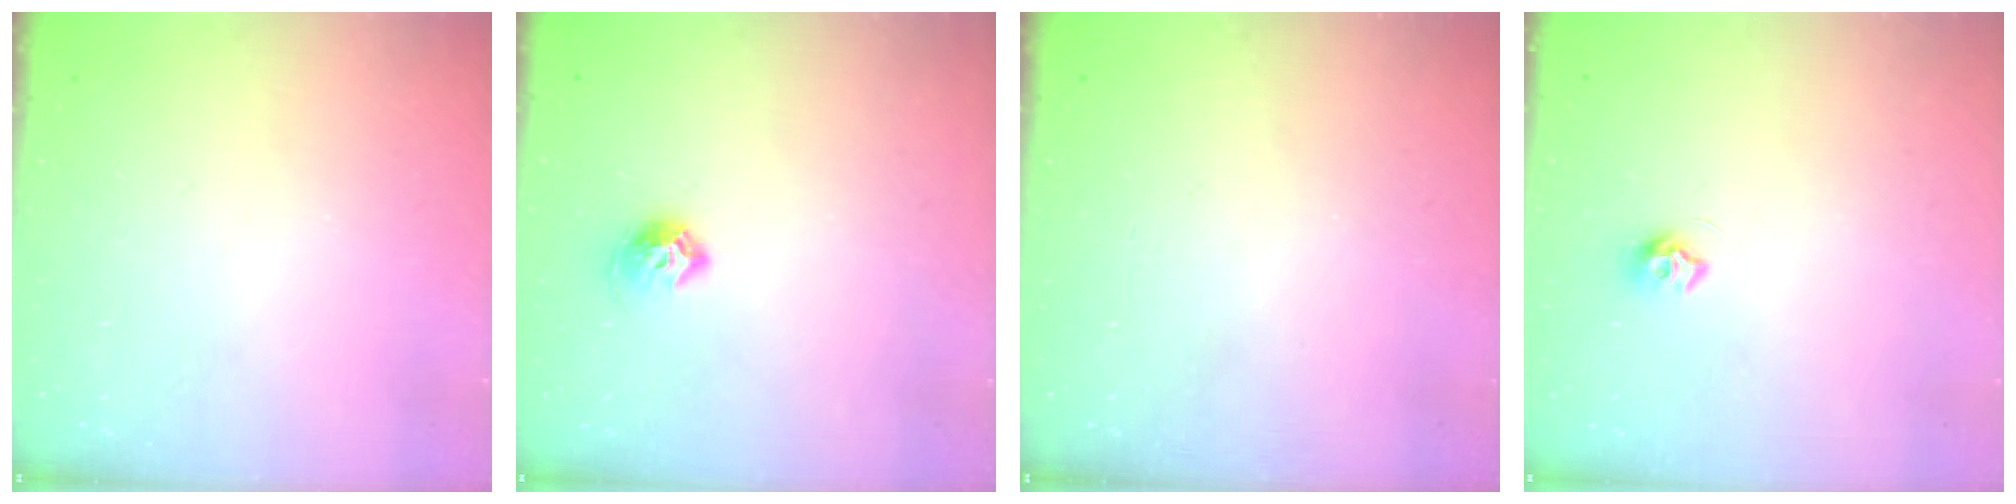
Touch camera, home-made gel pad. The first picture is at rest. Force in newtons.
{"total": 7.6, "press": 7.5, "slide": 1.1}
{"total": 0.0}
{"total": 6.4, "press": 6.3, "slide": 0.6}